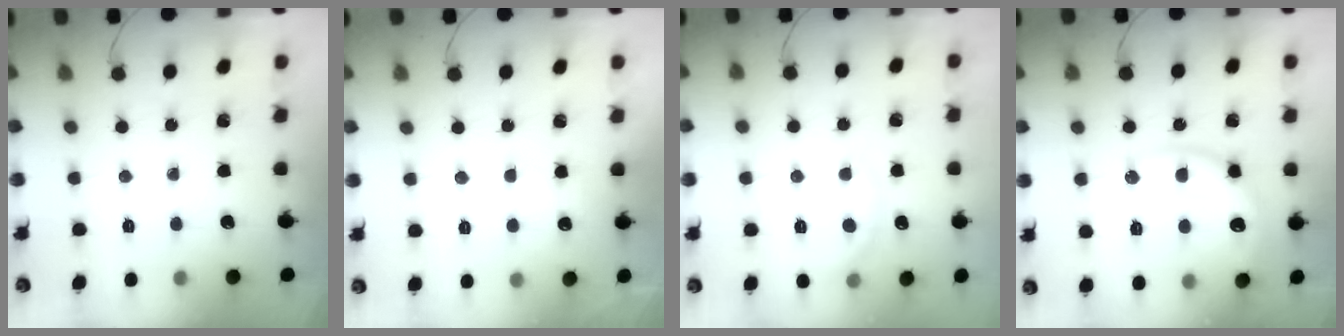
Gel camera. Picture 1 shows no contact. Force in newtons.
{"total": 5.6, "press": 5.6, "slide": 0.9}
{"total": 3.9, "press": 3.7, "slide": 1.2}
{"total": 13.6, "press": 13.5, "slide": 1.5}